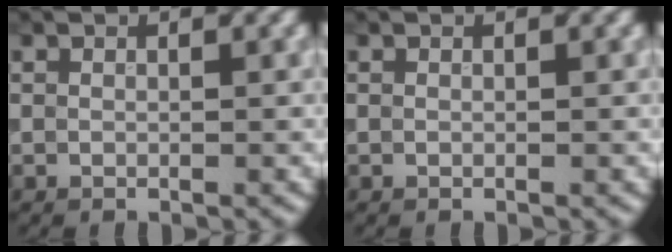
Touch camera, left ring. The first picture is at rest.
{"total": 0.0}